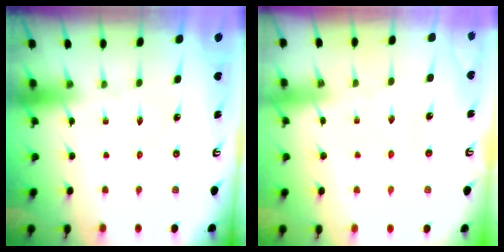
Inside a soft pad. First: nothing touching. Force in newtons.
{"total": 2.7, "press": 2.7, "slide": 0.4}